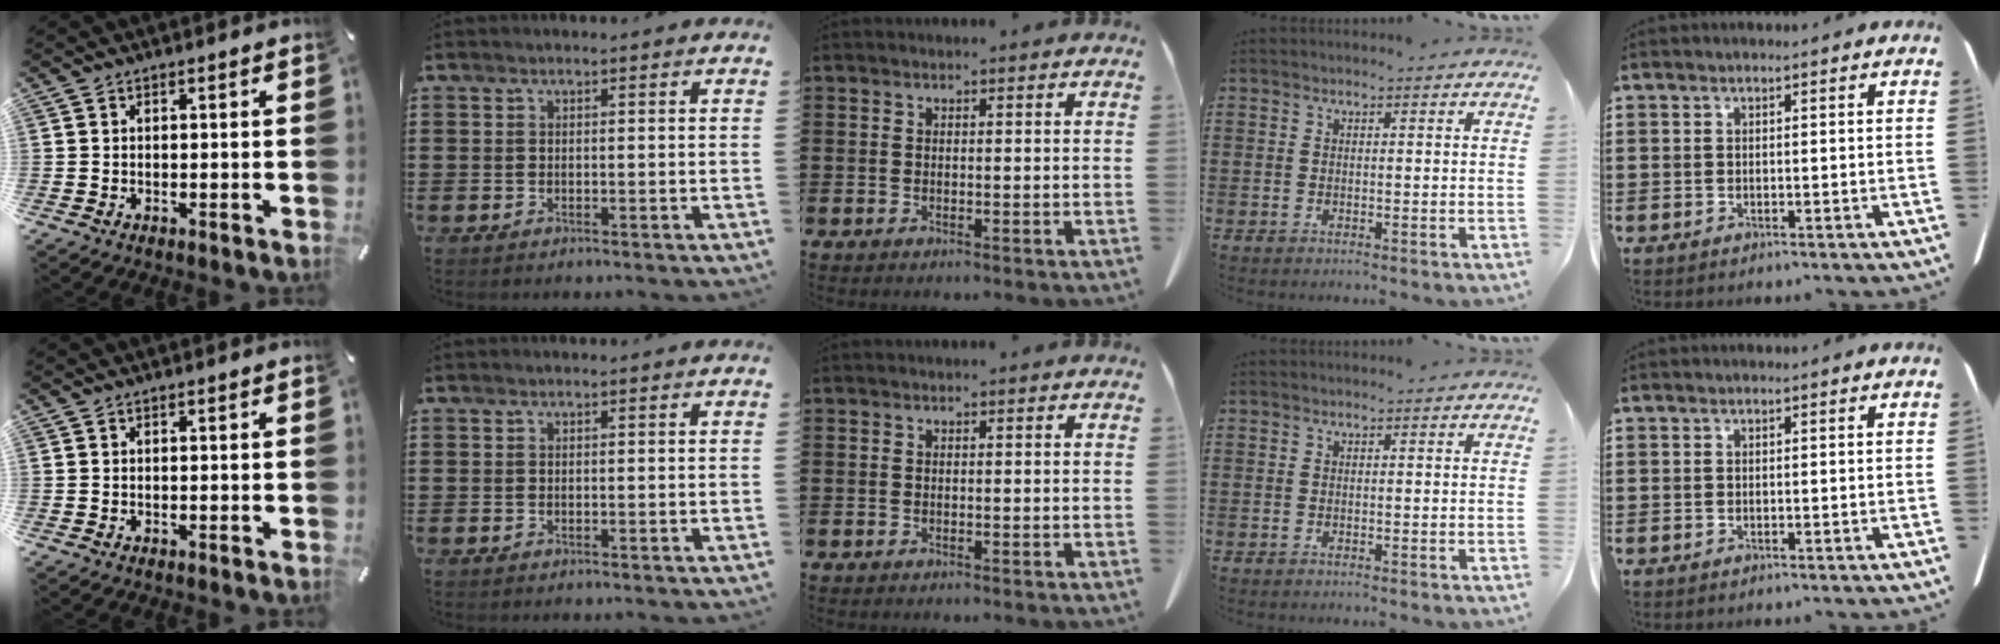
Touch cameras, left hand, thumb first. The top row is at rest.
{}